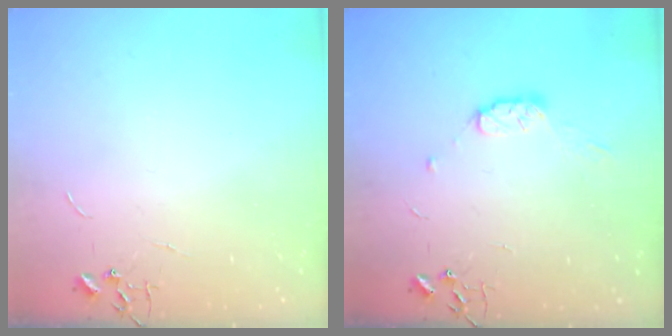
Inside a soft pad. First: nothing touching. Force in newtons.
{"total": 7.1, "press": 7.0, "slide": 1.1}